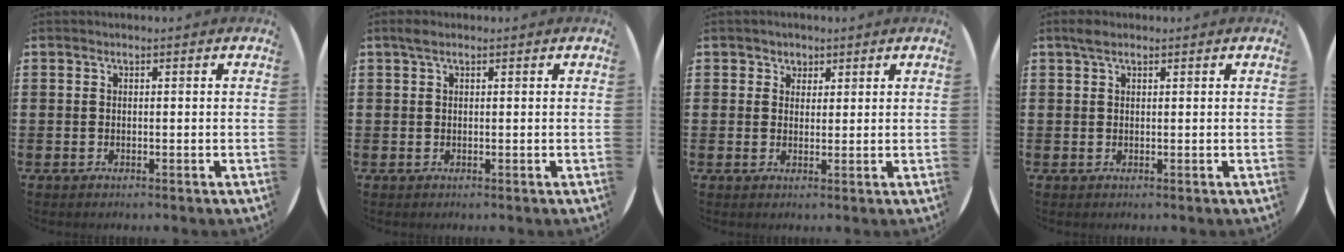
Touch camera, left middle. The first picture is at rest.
{"total": 1.0, "force": [0.6, 0.4, 0.7], "torque": [-0.015, 0.005, 0.009]}
{"total": 2.3, "force": [1.7, 1.6, 0.0], "torque": [0.004, 0.004, 0.030]}
{"total": 1.4, "force": [1.0, 0.6, 0.9], "torque": [-0.019, 0.005, 0.018]}